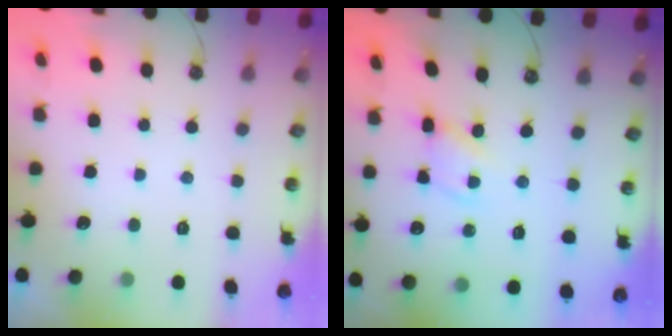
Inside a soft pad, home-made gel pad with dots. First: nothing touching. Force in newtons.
{"total": 2.6, "press": 2.6, "slide": 0.4}